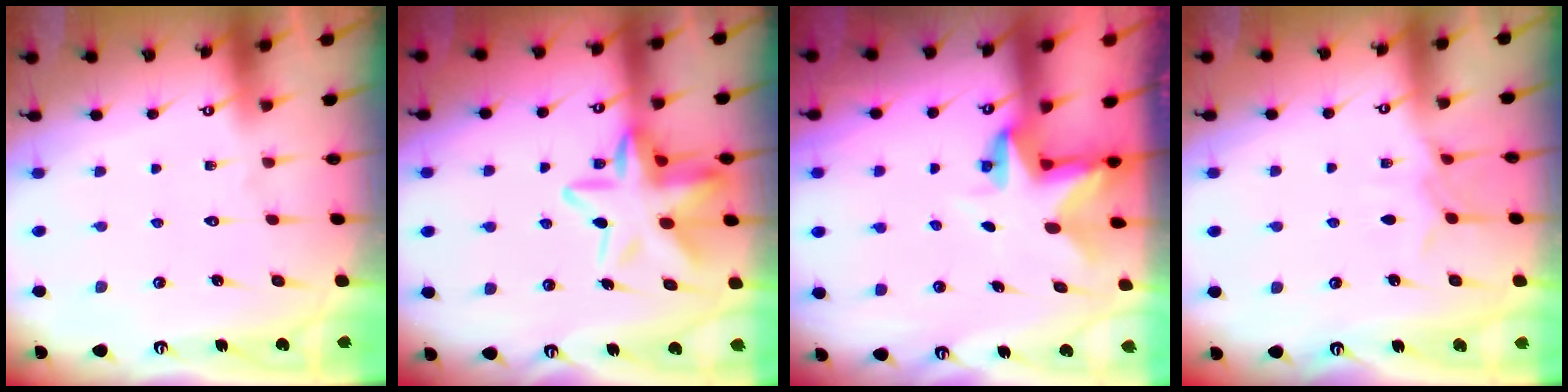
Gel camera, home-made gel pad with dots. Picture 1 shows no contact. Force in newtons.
{"total": 15.6, "press": 15.5, "slide": 1.7}
{"total": 4.0, "press": 4.0, "slide": 0.4}
{"total": 6.7, "press": 6.7, "slide": 0.7}